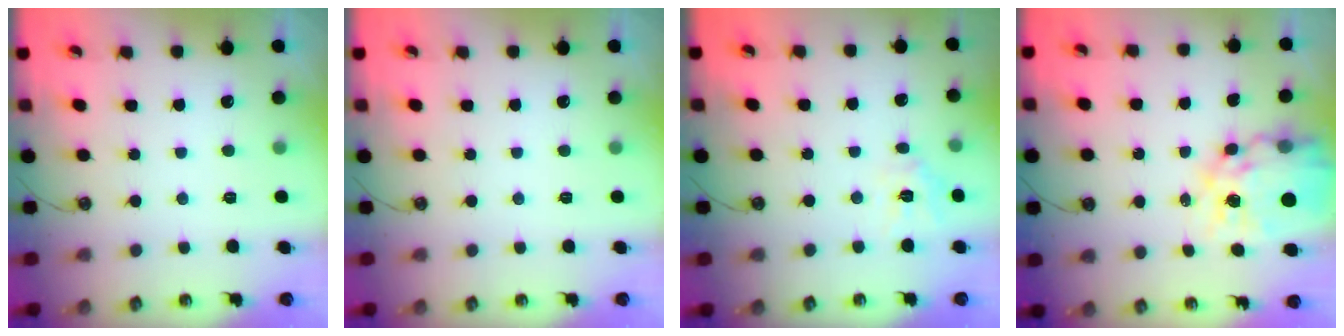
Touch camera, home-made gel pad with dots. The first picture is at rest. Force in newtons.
{"total": 0.0}
{"total": 9.0, "press": 9.0, "slide": 0.5}
{"total": 17.0, "press": 16.9, "slide": 1.8}